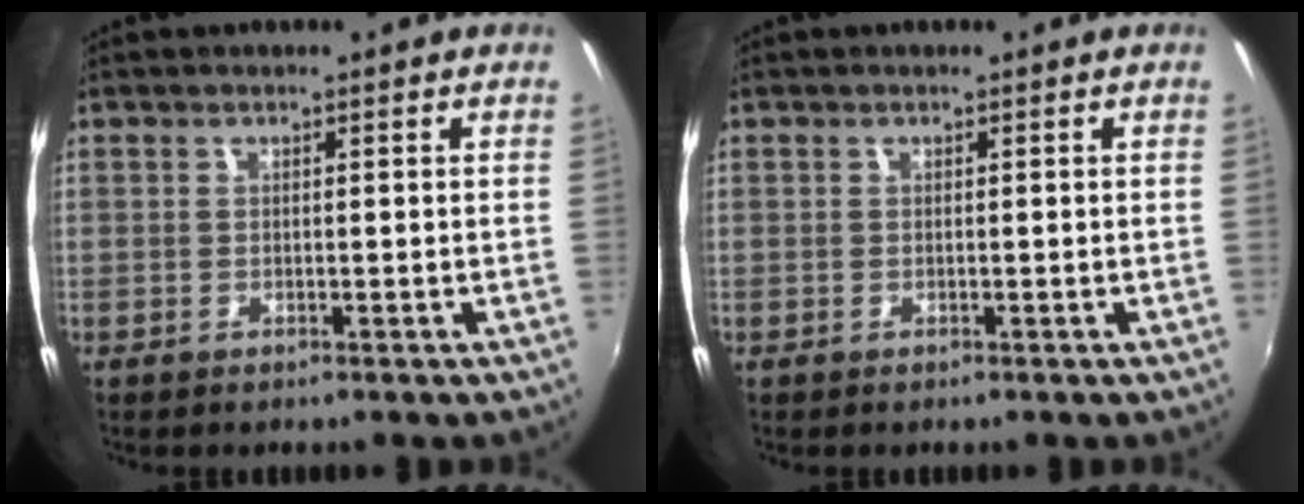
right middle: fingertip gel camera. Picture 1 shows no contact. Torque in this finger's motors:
{"motor_torque": [0.01, -0.01, 0.00, 0.00]}